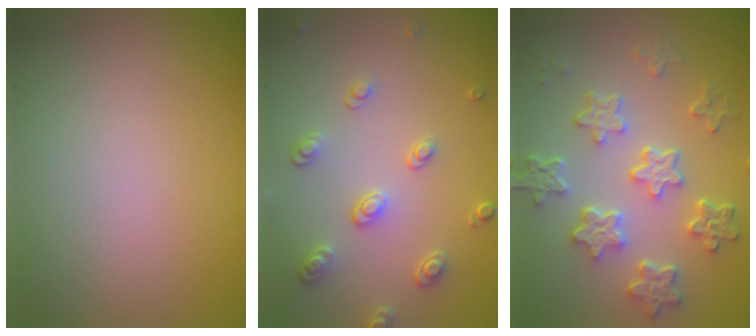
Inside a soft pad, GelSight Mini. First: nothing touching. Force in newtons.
{"total": 2.6, "press": 2.5, "slide": 0.7}
{"total": 5.7, "press": 4.4, "slide": 3.6}